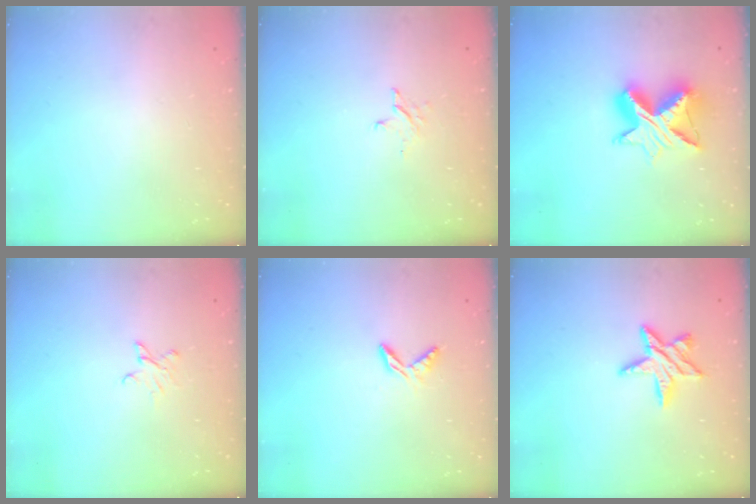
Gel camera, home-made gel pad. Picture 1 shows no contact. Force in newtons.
{"total": 2.6, "press": 2.6, "slide": 0.3}
{"total": 11.8, "press": 11.8, "slide": 0.9}
{"total": 2.8, "press": 2.8, "slide": 0.3}
{"total": 4.6, "press": 4.6, "slide": 0.4}
{"total": 9.3, "press": 9.3, "slide": 0.6}